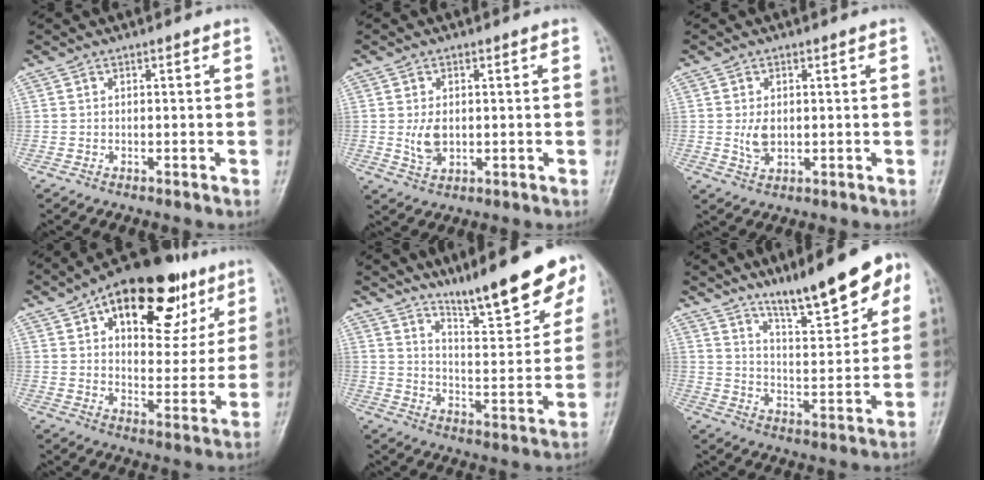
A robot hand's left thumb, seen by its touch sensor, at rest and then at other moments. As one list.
[{"total": 4.5, "force": [0.1, 3.0, 3.4], "torque": [-0.056, -0.007, 0.009]}, {"total": 3.7, "force": [0.3, 2.4, 2.8], "torque": [-0.046, -0.007, 0.010]}, {"total": 24.1, "force": [12.2, 12.5, 16.7], "torque": [-0.200, -0.011, 0.180]}, {"total": 15.3, "force": [11.2, 2.9, 10.1], "torque": [-0.117, -0.069, 0.179]}, {"total": 15.8, "force": [10.3, 3.7, 11.5], "torque": [-0.143, -0.052, 0.166]}]